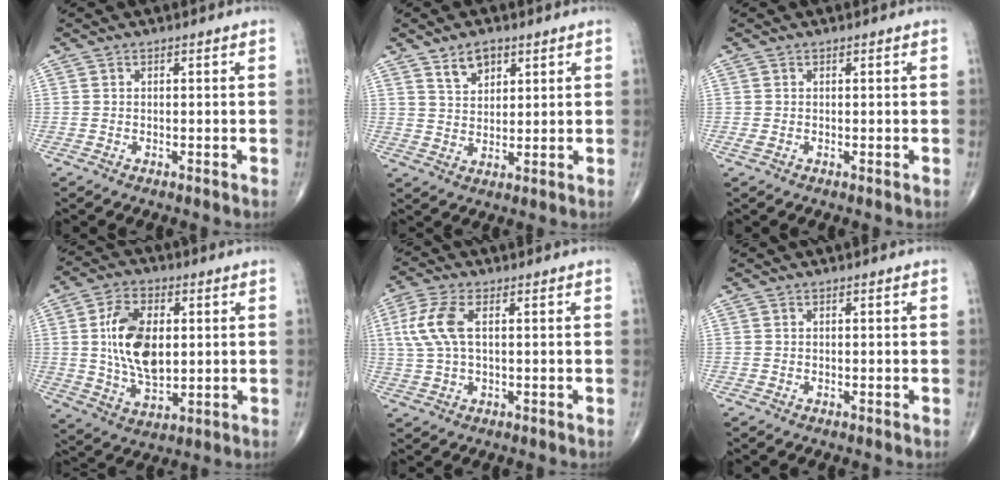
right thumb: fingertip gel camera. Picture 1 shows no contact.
{"total": 5.4, "force": [3.3, 3.1, 2.9], "torque": [-0.031, -0.021, 0.062]}
{"total": 0.7, "force": [0.1, 0.3, 0.6], "torque": [-0.017, 0.000, 0.003]}
{"total": 13.7, "force": [1.7, 7.9, 11.1], "torque": [-0.194, -0.008, 0.036]}
{"total": 7.9, "force": [1.7, 3.7, 6.8], "torque": [-0.173, 0.013, 0.034]}
{"total": 0.0}